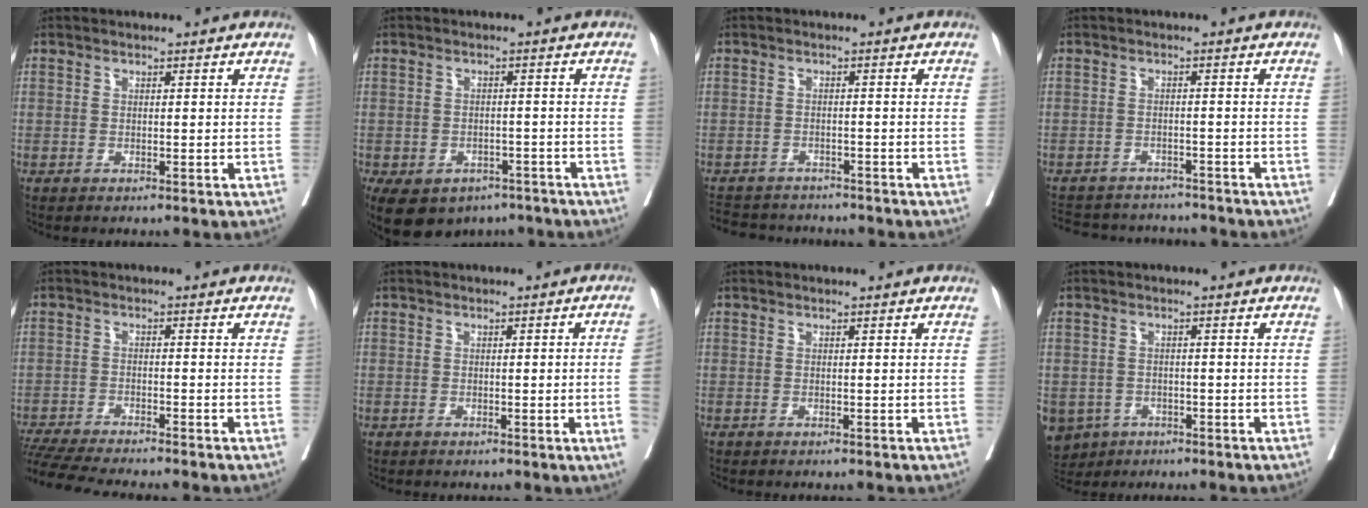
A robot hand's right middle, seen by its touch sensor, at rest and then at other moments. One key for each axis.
{"total": 13.8, "fx": -8.7, "fy": 9.0, "fz": 5.8, "tx": -0.148, "ty": -0.005, "tz": -0.108}
{"total": 7.8, "fx": -7.3, "fy": 2.6, "fz": 1.3, "tx": -0.018, "ty": 0.009, "tz": -0.100}
{"total": 11.7, "fx": -10.8, "fy": 3.7, "fz": 2.6, "tx": -0.055, "ty": 0.014, "tz": -0.142}
{"total": 10.4, "fx": -9.4, "fy": -0.3, "fz": 4.3, "tx": -0.066, "ty": -0.017, "tz": -0.156}
{"total": 3.6, "fx": -0.4, "fy": -0.4, "fz": 3.6, "tx": -0.045, "ty": 0.003, "tz": -0.001}
{"total": 0.0}
{"total": 10.2, "fx": -5.3, "fy": 8.0, "fz": 3.3, "tx": -0.100, "ty": -0.006, "tz": -0.071}